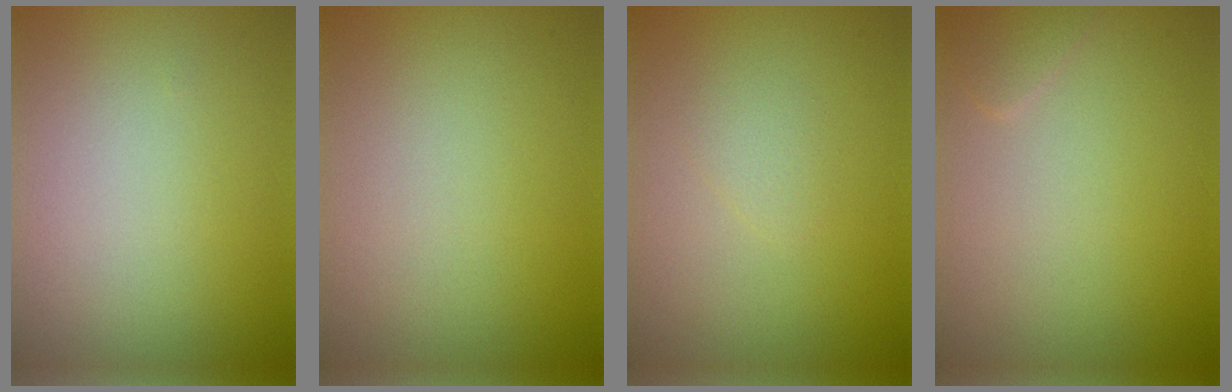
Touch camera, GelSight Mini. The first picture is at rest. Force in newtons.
{"total": 0.0}
{"total": 1.0, "press": 1.0, "slide": 0.0}
{"total": 0.9, "press": 0.9, "slide": 0.1}